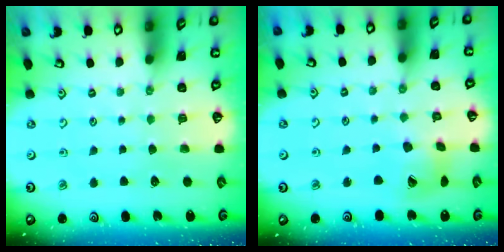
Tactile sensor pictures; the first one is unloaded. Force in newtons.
{"total": 11.9, "press": 11.8, "slide": 1.4}